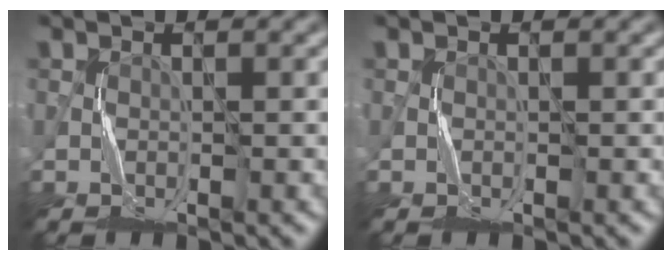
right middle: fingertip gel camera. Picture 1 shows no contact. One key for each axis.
{"total": 0.0}